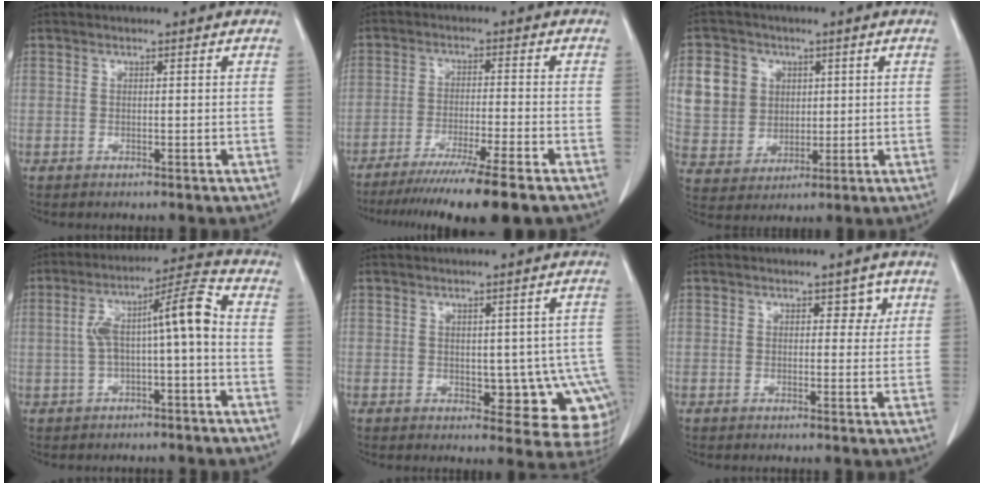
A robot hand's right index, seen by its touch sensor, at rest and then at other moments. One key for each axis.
{"total": 13.6, "fx": -10.6, "fy": -1.2, "fz": 8.4, "tx": -0.122, "ty": -0.042, "tz": -0.167}
{"total": 9.6, "fx": 3.1, "fy": 8.5, "fz": 3.3, "tx": -0.088, "ty": 0.020, "tz": 0.069}
{"total": 9.5, "fx": -0.4, "fy": 1.1, "fz": 9.4, "tx": -0.161, "ty": 0.041, "tz": -0.007}
{"total": 9.7, "fx": -1.9, "fy": 4.9, "fz": 8.1, "tx": -0.070, "ty": 0.011, "tz": -0.013}
{"total": 2.5, "fx": 1.2, "fy": 1.6, "fz": 1.5, "tx": -0.006, "ty": 0.003, "tz": 0.013}